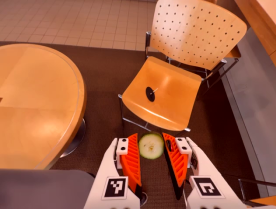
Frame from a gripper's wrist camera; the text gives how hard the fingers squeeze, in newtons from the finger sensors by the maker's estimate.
{"total": 9.7, "left": 9.8, "right": 9.6}